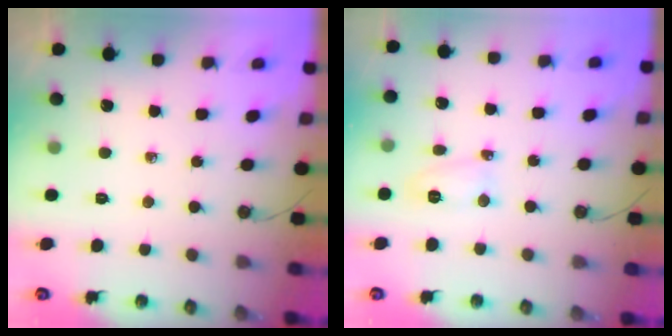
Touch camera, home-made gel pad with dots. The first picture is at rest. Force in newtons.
{"total": 3.9, "press": 3.7, "slide": 1.4}